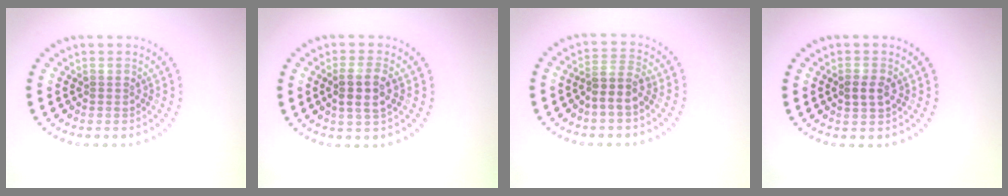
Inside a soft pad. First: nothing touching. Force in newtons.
{"total": 2.8, "press": 2.6, "slide": 0.9}
{"total": 2.7, "press": 2.2, "slide": 1.5}
{"total": 1.9, "press": 1.9, "slide": 0.1}